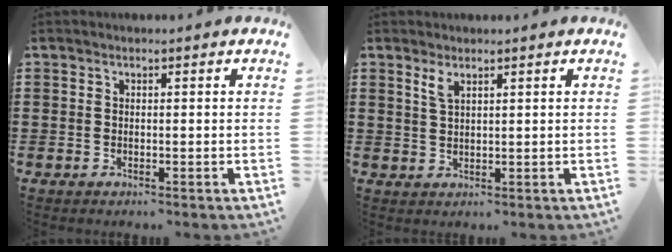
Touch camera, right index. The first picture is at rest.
{"total": 2.0, "force": [1.3, 0.4, 1.4], "torque": [-0.033, 0.000, 0.024]}